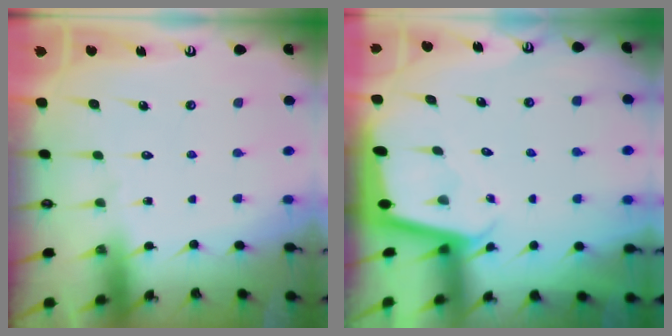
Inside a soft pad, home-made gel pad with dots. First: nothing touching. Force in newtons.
{"total": 1.9, "press": 1.9, "slide": 0.1}